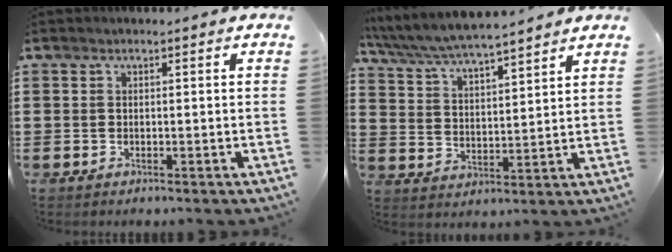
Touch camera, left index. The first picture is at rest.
{"total": 5.7, "force": [5.5, 0.1, 1.7], "torque": [-0.057, -0.034, 0.093]}